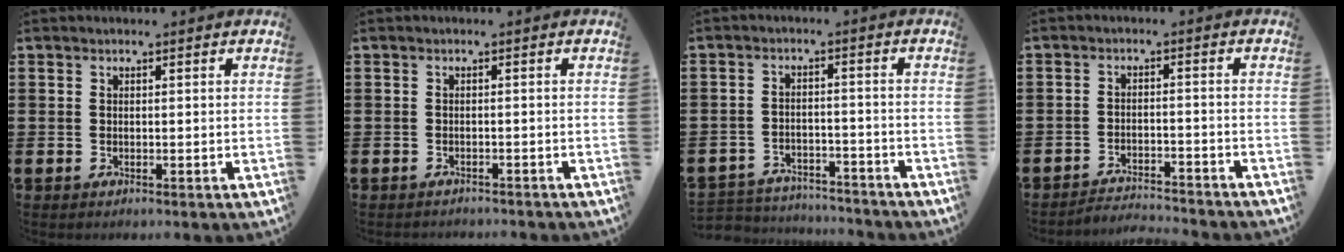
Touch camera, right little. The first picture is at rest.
{"total": 0.8, "force": [-0.8, 0.0, -0.1], "torque": [0.000, 0.001, -0.017]}
{"total": 3.2, "force": [-3.2, 0.7, -0.1], "torque": [-0.006, 0.005, -0.070]}
{"total": 2.7, "force": [-2.7, -0.1, -0.1], "torque": [-0.004, 0.004, -0.060]}